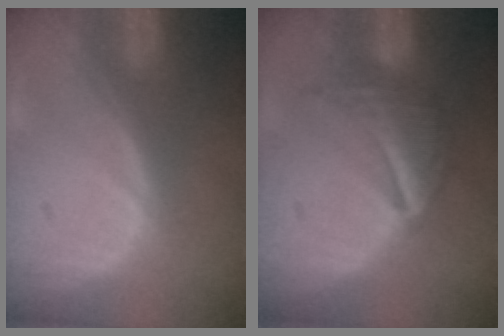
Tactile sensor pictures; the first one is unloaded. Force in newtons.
{"total": 7.4, "press": 6.6, "slide": 3.5}